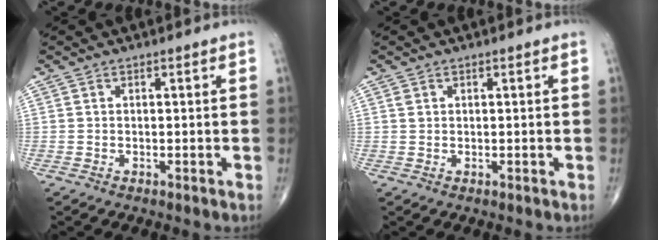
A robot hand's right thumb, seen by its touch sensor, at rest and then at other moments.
{"total": 0.8, "force": [0.3, 0.5, 0.4], "torque": [-0.006, 0.004, 0.008]}